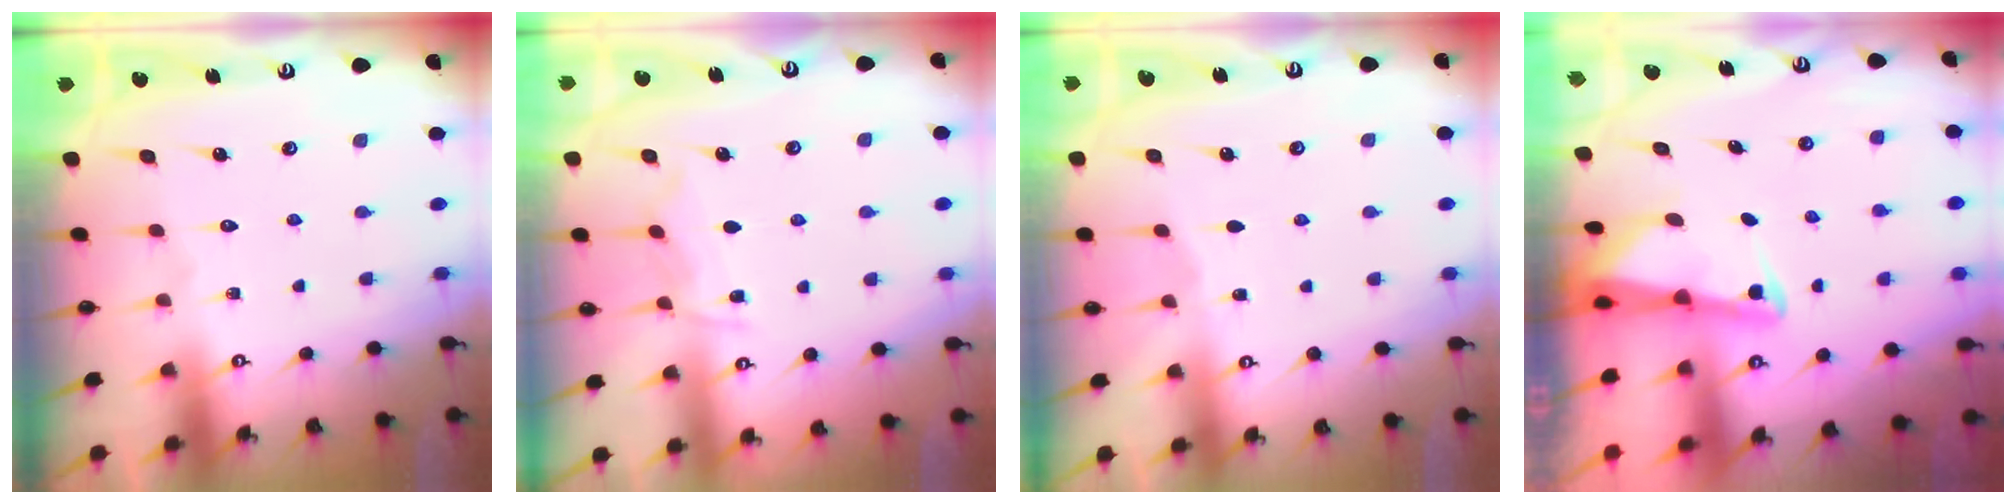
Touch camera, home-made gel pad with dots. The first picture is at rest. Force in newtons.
{"total": 6.4, "press": 6.3, "slide": 0.8}
{"total": 1.6, "press": 1.5, "slide": 0.3}
{"total": 2.3, "press": 2.3, "slide": 0.4}